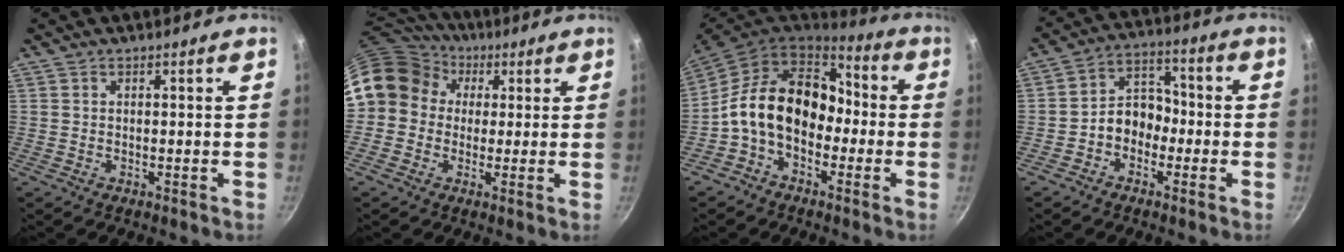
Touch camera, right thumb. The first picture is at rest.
{"total": 12.9, "force": [2.6, 11.6, 5.2], "torque": [-0.075, 0.026, 0.028]}
{"total": 16.0, "force": [-2.0, 11.5, 10.9], "torque": [-0.156, 0.051, -0.052]}
{"total": 7.9, "force": [-2.4, 6.1, 4.4], "torque": [-0.029, 0.042, -0.053]}